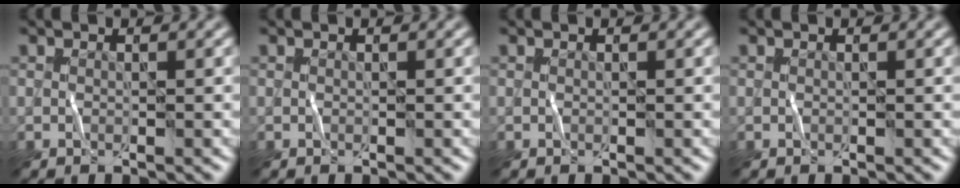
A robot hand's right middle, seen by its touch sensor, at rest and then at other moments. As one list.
[{"total": 0.0}, {"total": 0.0}, {"total": 0.0}]